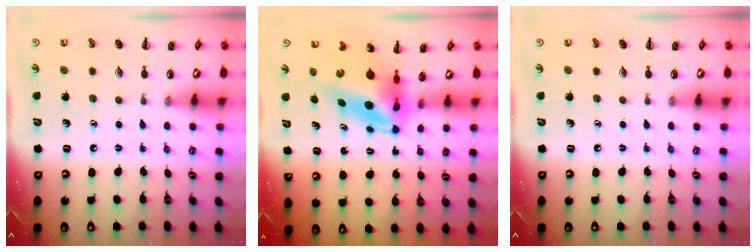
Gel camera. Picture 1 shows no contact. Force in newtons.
{"total": 6.1, "press": 5.8, "slide": 2.0}
{"total": 0.0}